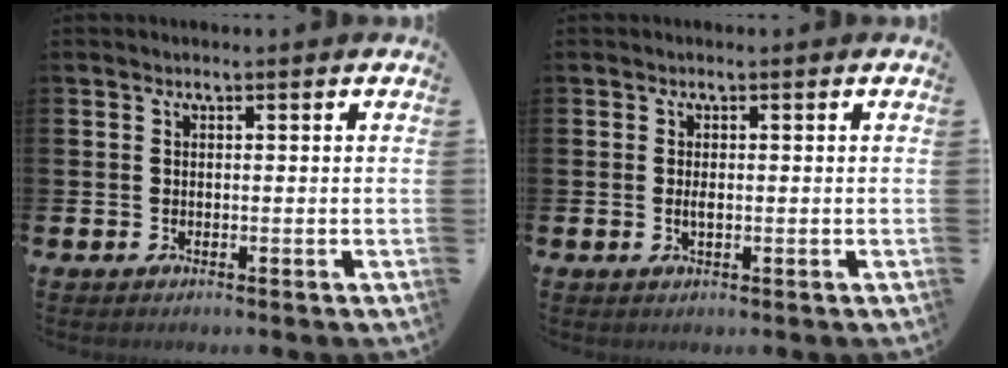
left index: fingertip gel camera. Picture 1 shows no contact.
{"total": 1.1, "force": [0.0, 0.4, 1.0], "torque": [-0.016, 0.001, -0.002]}